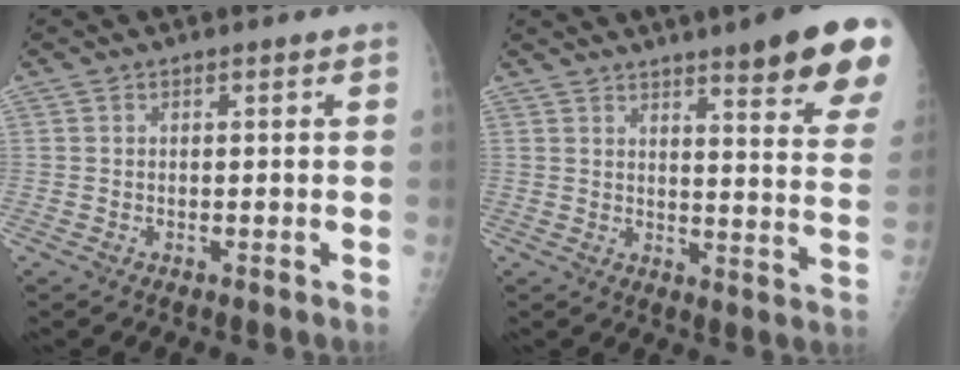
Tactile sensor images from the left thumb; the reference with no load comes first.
{"total": 17.8, "force": [11.8, 2.4, 13.0], "torque": [-0.141, -0.057, 0.141]}